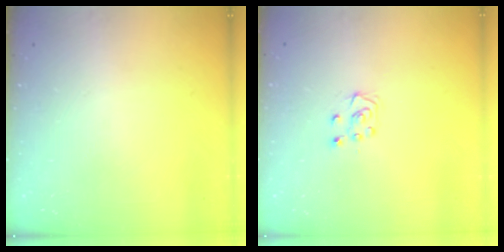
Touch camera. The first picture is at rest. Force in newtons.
{"total": 5.8, "press": 5.8, "slide": 0.8}